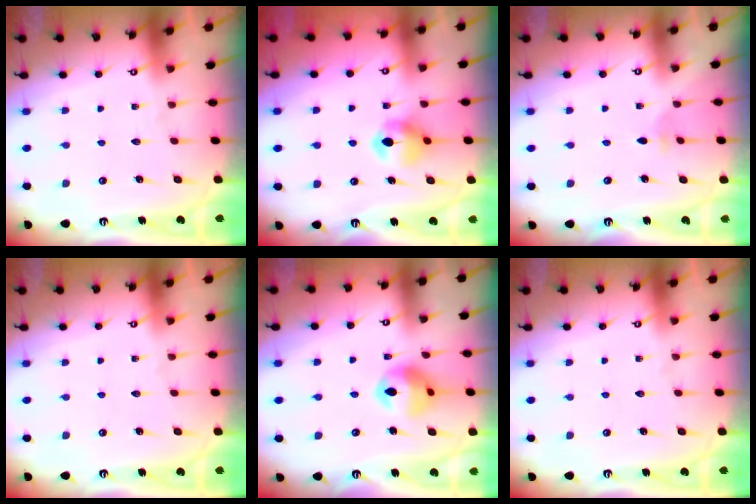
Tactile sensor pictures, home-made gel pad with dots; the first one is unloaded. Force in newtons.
{"total": 7.1, "press": 7.1, "slide": 0.6}
{"total": 1.8, "press": 1.8, "slide": 0.3}
{"total": 0.0}
{"total": 12.3, "press": 12.2, "slide": 1.6}
{"total": 0.0}